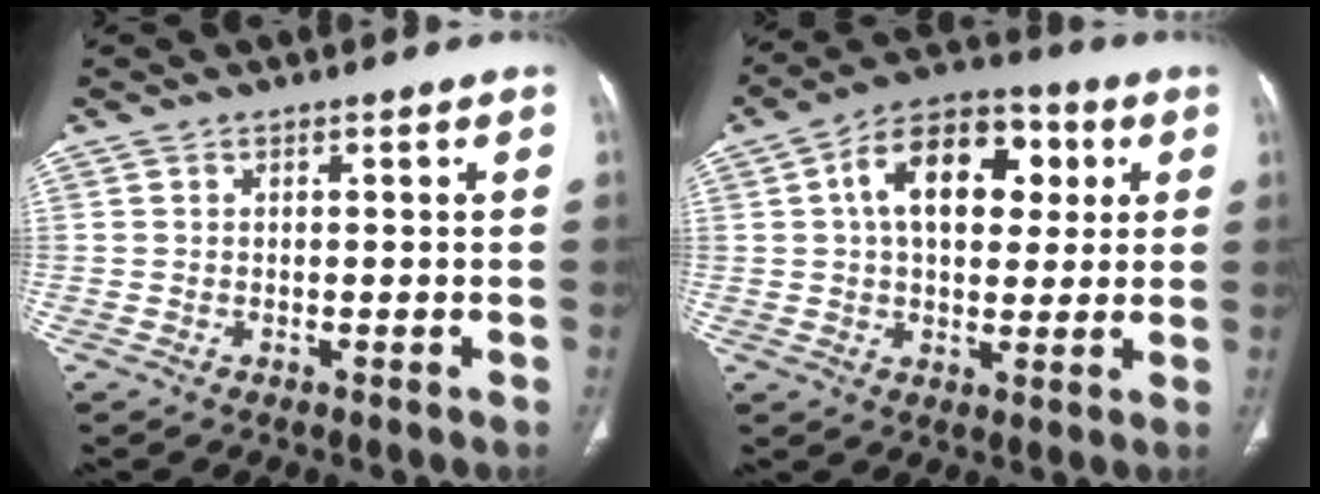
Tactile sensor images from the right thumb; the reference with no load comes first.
{"total": 16.0, "force": [4.0, 9.9, 11.9], "torque": [-0.158, 0.015, 0.057]}